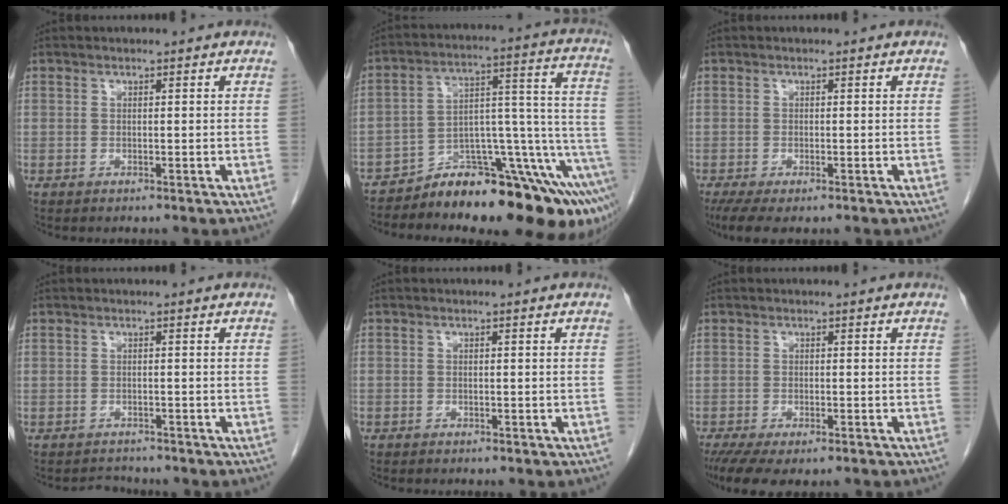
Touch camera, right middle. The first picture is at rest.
{"total": 20.1, "force": [-15.3, 3.4, 12.5], "torque": [-0.084, 0.053, -0.224]}
{"total": 5.1, "force": [-3.5, 1.6, 3.5], "torque": [-0.063, -0.017, -0.055]}
{"total": 2.0, "force": [-1.9, 0.5, -0.3], "torque": [-0.002, -0.009, -0.030]}
{"total": 1.1, "force": [-0.9, 0.6, 0.3], "torque": [-0.012, 0.000, -0.014]}
{"total": 8.4, "force": [-6.2, 2.7, 5.0], "torque": [-0.081, -0.017, -0.094]}